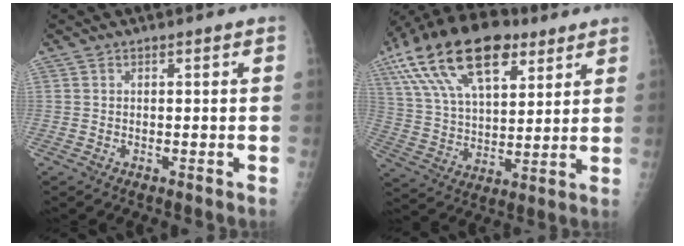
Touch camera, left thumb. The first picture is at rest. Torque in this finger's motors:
{"motor_torque": [0.80, 0.66, 1.89, -0.88, 0.41]}